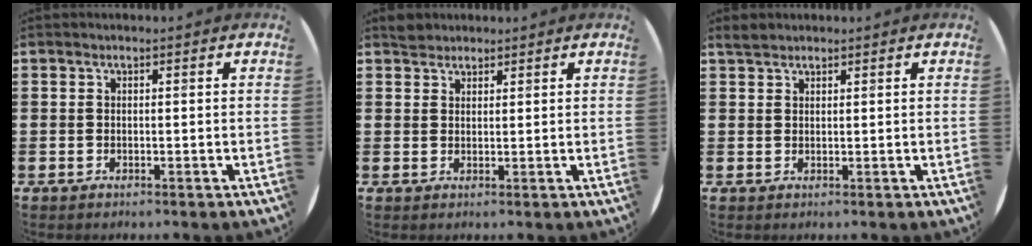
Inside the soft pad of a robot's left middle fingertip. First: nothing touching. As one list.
[{"total": 1.8, "force": [1.7, 0.7, -0.1], "torque": [0.006, 0.002, 0.033]}, {"total": 1.5, "force": [1.5, 0.4, 0.3], "torque": [0.000, 0.001, 0.027]}]